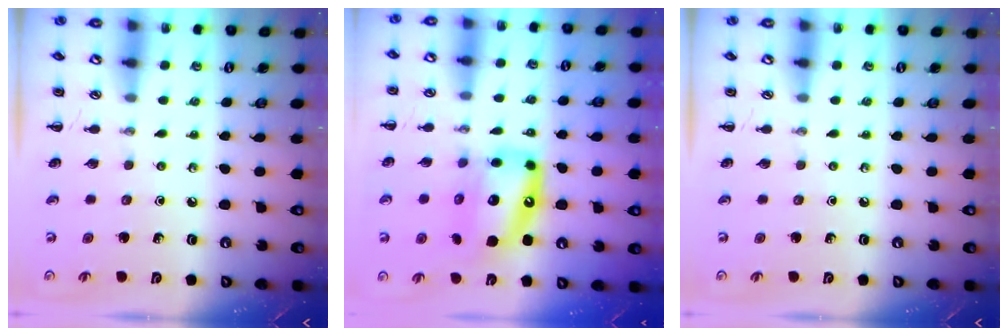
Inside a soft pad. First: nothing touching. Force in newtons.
{"total": 15.3, "press": 14.7, "slide": 4.4}
{"total": 0.0}